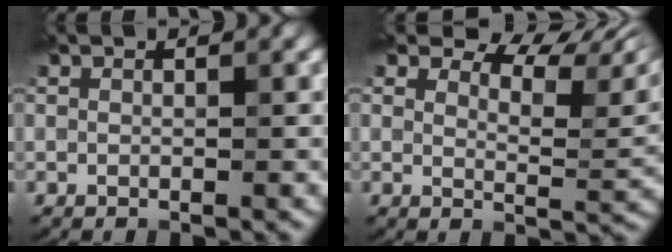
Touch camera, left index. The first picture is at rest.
{"total": 8.7, "force": [6.4, 3.4, 4.9], "torque": [-0.064, 0.009, 0.095]}